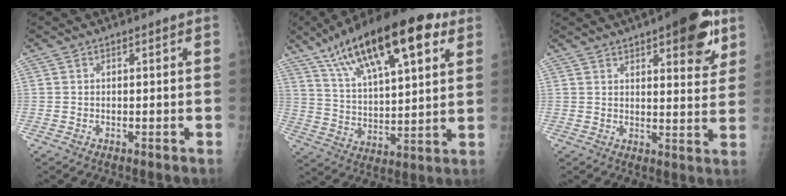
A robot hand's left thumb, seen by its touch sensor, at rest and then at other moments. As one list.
[{"total": 24.3, "force": [13.1, 8.7, 18.5], "torque": [-0.289, -0.023, 0.226]}, {"total": 13.1, "force": [7.1, 4.6, 10.0], "torque": [-0.096, -0.028, 0.091]}]